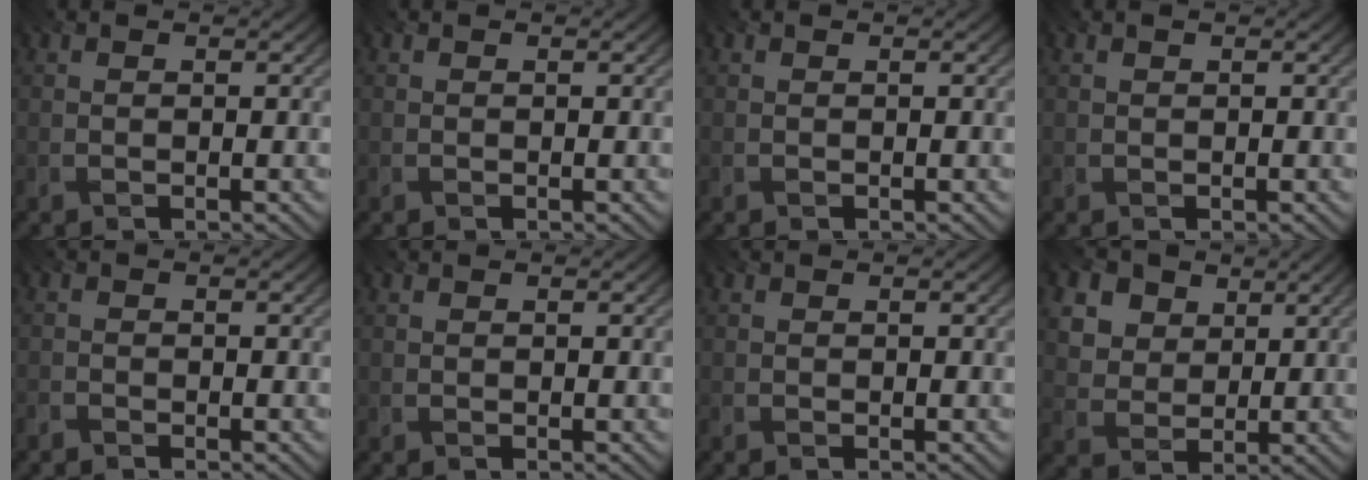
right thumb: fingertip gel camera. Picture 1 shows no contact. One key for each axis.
{"total": 0.0}
{"total": 0.0}
{"total": 0.0}
{"total": 1.9, "fx": -1.8, "fy": 0.4, "fz": -0.1, "tx": -0.002, "ty": -0.004, "tz": -0.044}
{"total": 0.0}
{"total": 0.0}
{"total": 9.2, "fx": 5.2, "fy": 6.5, "fz": 3.8, "tx": -0.149, "ty": -0.002, "tz": 0.106}